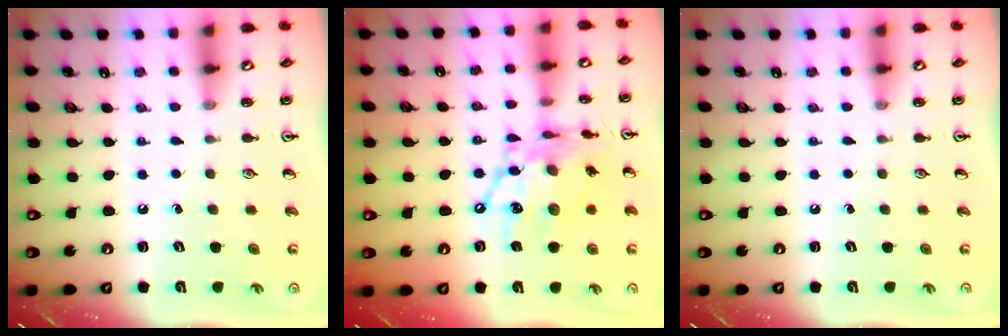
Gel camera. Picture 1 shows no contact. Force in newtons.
{"total": 15.4, "press": 15.4, "slide": 1.2}
{"total": 0.0}